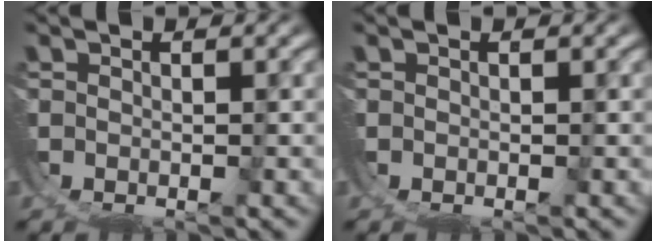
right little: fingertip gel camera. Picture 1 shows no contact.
{"total": 0.0}